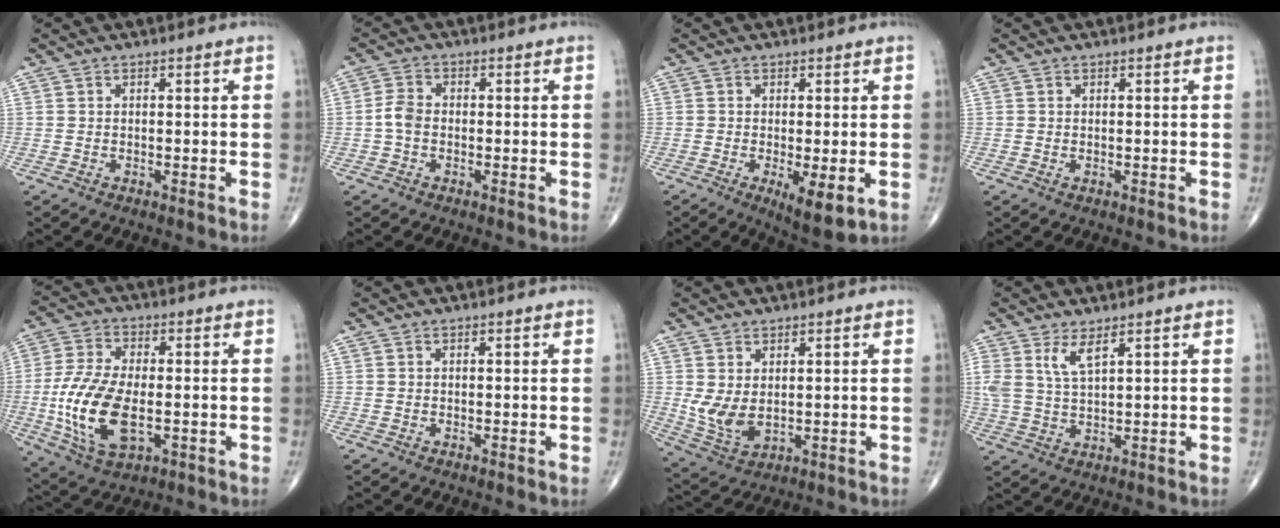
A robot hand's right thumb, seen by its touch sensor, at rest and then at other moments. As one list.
[{"total": 3.3, "force": [-0.7, 2.3, 2.3], "torque": [-0.045, 0.009, -0.021]}, {"total": 6.7, "force": [-1.8, 2.1, 6.1], "torque": [-0.095, -0.021, -0.025]}, {"total": 0.0}, {"total": 15.2, "force": [-2.7, 7.6, 12.9], "torque": [-0.267, -0.003, -0.043]}, {"total": 0.0}, {"total": 6.4, "force": [0.9, 3.8, 5.1], "torque": [-0.094, -0.013, 0.035]}, {"total": 4.7, "force": [2.8, 1.4, 3.6], "torque": [-0.077, -0.016, 0.063]}]